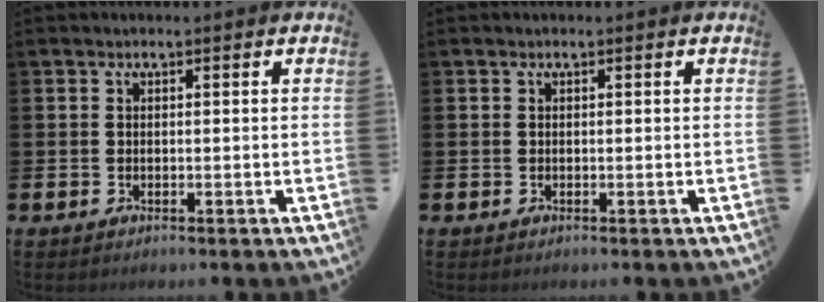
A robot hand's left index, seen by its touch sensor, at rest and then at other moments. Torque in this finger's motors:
{"motor_torque": [-0.08, 0.02, 0.00, 0.01]}